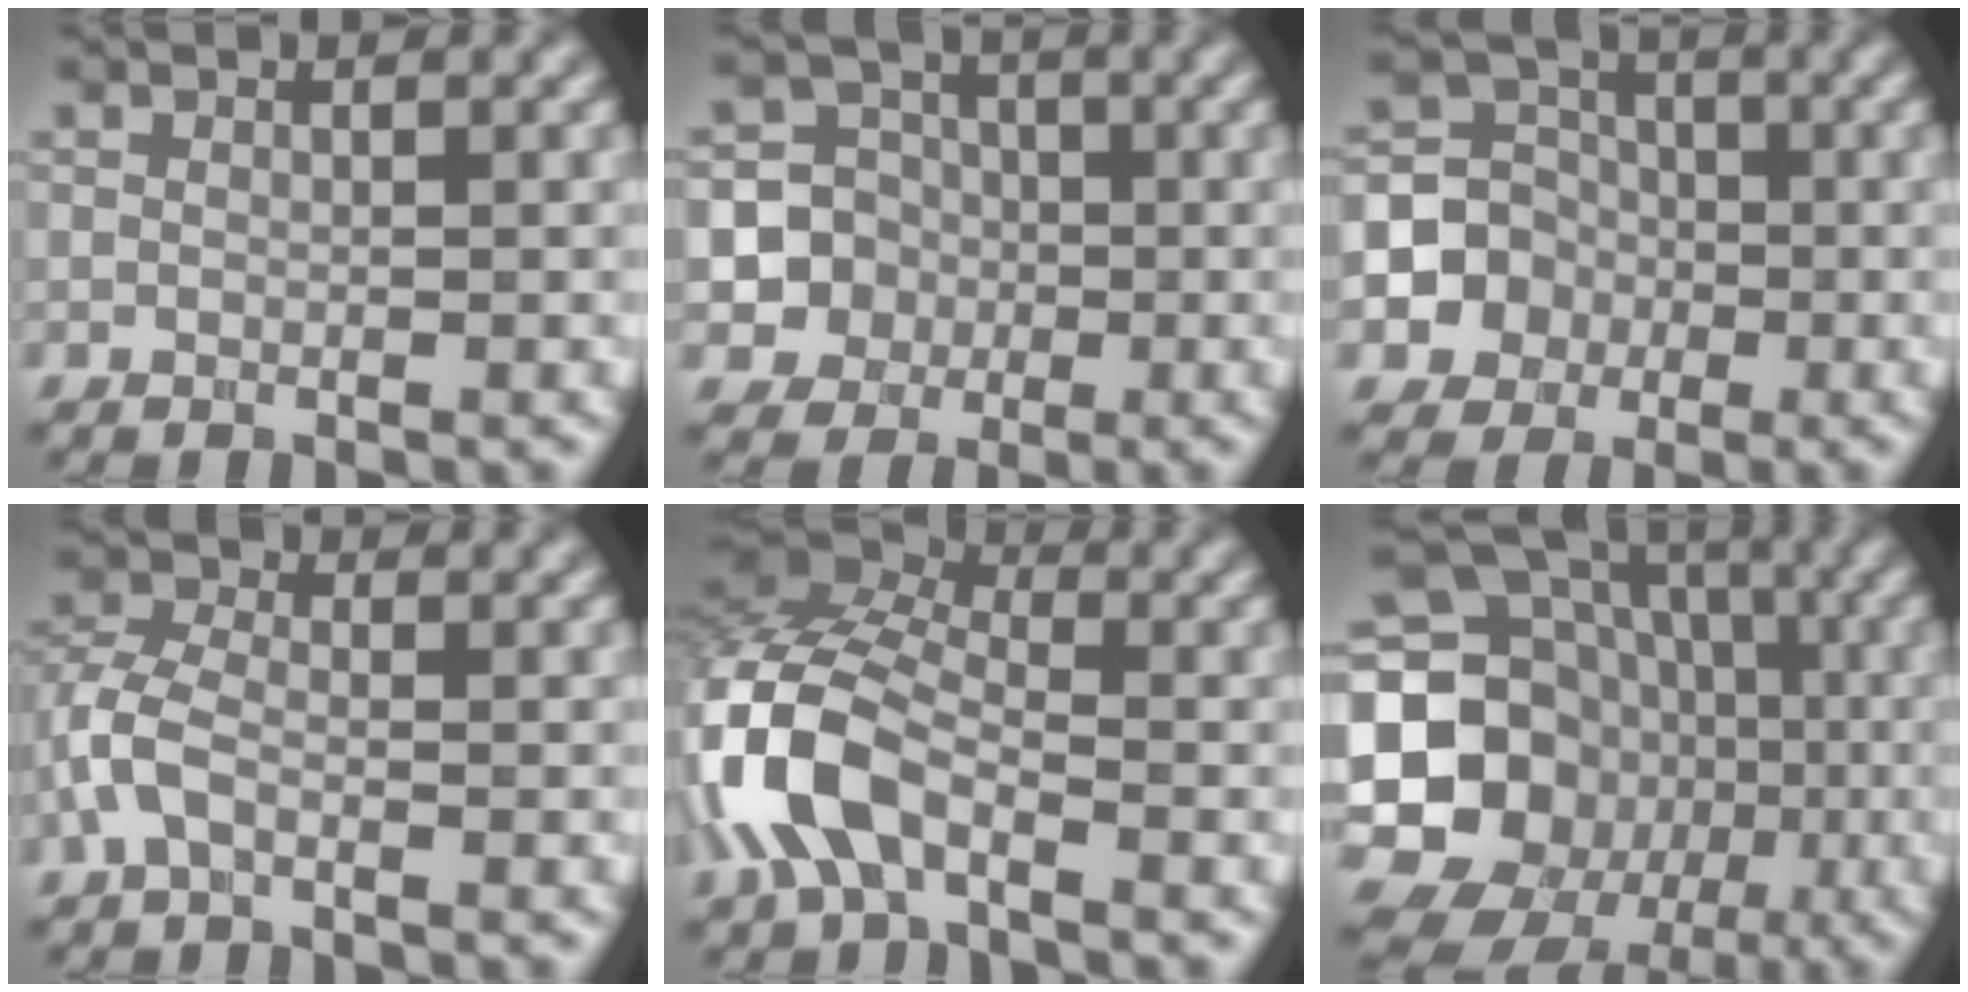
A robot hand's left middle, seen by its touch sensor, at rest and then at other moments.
{"total": 5.8, "force": [-1.3, 5.6, 0.9], "torque": [0.003, 0.013, -0.040]}
{"total": 6.4, "force": [-1.8, 6.0, 1.3], "torque": [-0.012, 0.006, -0.054]}
{"total": 3.4, "force": [-1.5, 1.8, 2.5], "torque": [-0.066, 0.006, -0.044]}
{"total": 8.7, "force": [-3.0, 4.7, 6.7], "torque": [-0.157, 0.013, -0.076]}
{"total": 19.8, "force": [-3.1, 17.6, 8.6], "torque": [-0.170, 0.009, -0.096]}